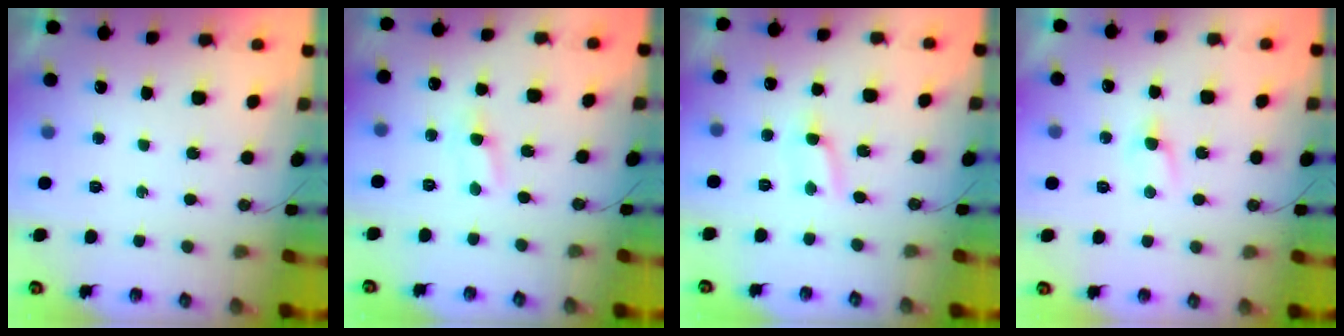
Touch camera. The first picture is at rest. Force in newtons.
{"total": 1.4, "press": 1.4, "slide": 0.3}
{"total": 1.8, "press": 1.8, "slide": 0.2}
{"total": 2.5, "press": 2.5, "slide": 0.4}